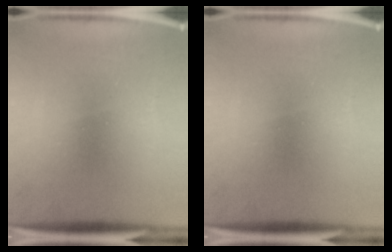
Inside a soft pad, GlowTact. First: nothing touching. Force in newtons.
{"total": 0.0}